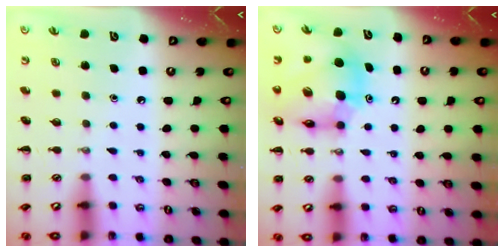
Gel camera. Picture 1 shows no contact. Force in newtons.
{"total": 12.9, "press": 12.3, "slide": 3.9}